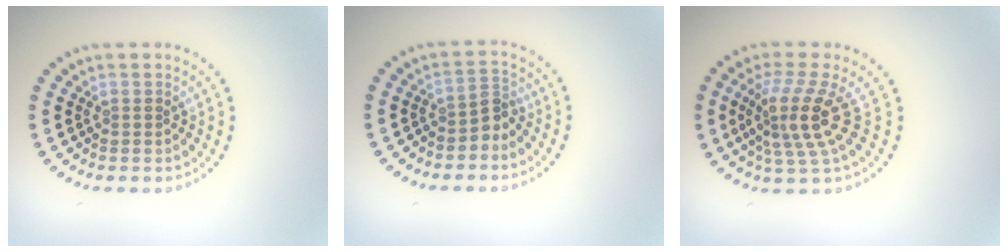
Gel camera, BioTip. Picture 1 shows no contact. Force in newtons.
{"total": 2.0, "press": 1.5, "slide": 1.3}
{"total": 4.3, "press": 3.1, "slide": 3.0}